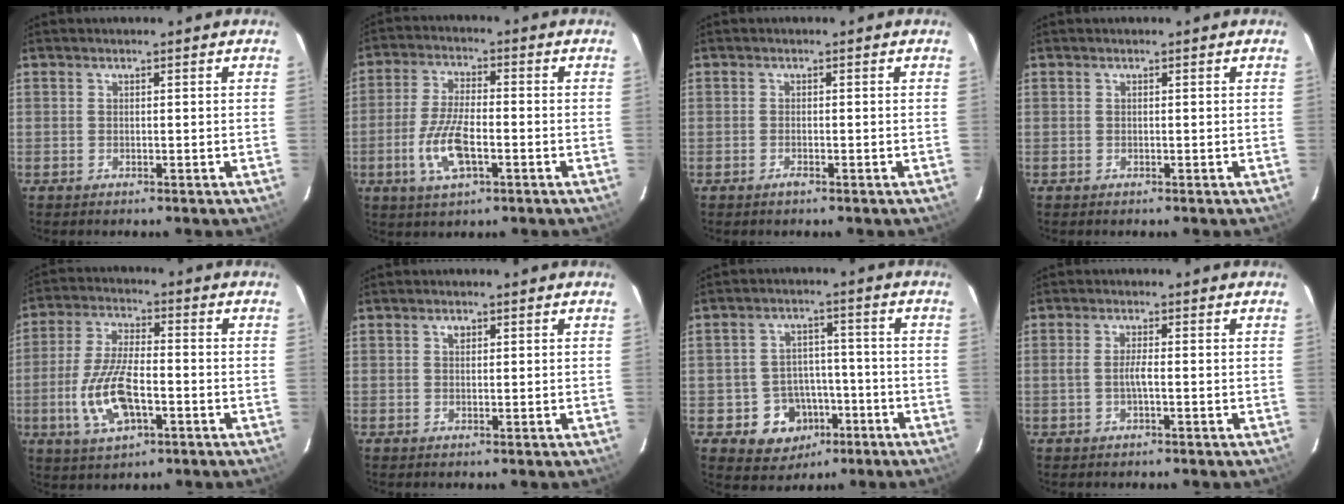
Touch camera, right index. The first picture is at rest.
{"total": 9.5, "force": [-3.2, 3.4, 8.3], "torque": [-0.176, -0.003, -0.061]}
{"total": 1.0, "force": [-0.7, 0.2, 0.6], "torque": [-0.014, 0.000, -0.012]}
{"total": 0.0}
{"total": 12.2, "force": [-3.7, 4.9, 10.5], "torque": [-0.223, -0.004, -0.067]}
{"total": 1.0, "force": [0.4, 0.7, 0.5], "torque": [-0.008, 0.004, 0.008]}
{"total": 9.2, "force": [-4.2, 7.7, 2.5], "torque": [-0.058, 0.028, -0.040]}
{"total": 2.1, "force": [-0.6, 0.0, 2.0], "torque": [-0.040, 0.001, -0.012]}